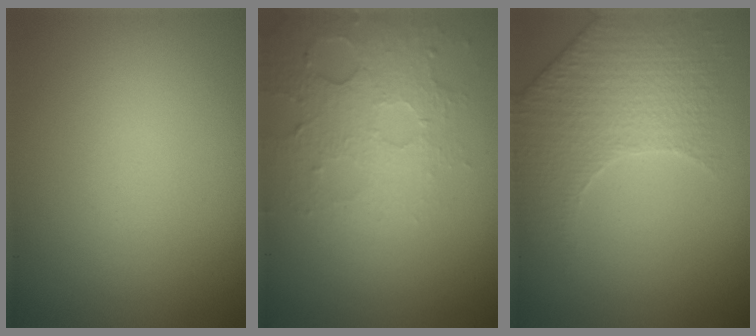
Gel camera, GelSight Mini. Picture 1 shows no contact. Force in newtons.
{"total": 4.7, "press": 3.1, "slide": 3.5}
{"total": 2.6, "press": 2.4, "slide": 1.0}